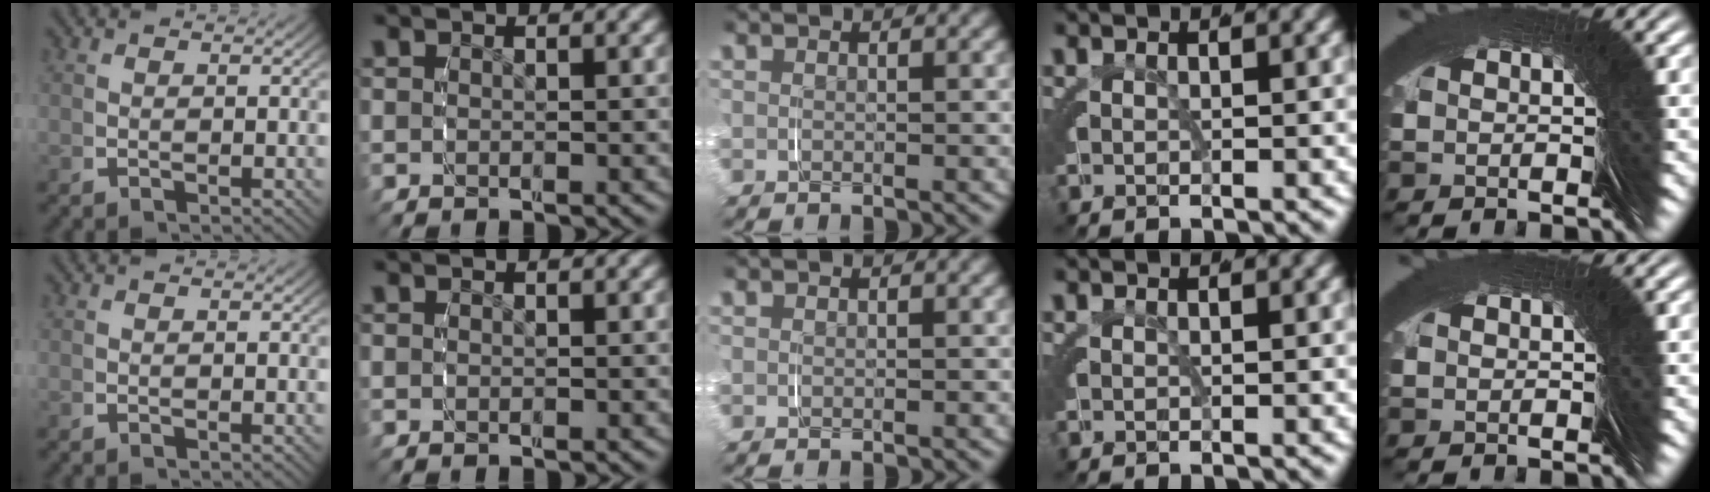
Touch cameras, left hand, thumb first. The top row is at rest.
{}